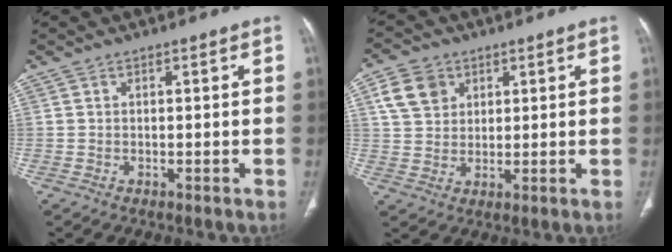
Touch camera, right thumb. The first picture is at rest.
{"total": 7.5, "force": [3.3, 5.9, 3.3], "torque": [-0.039, -0.006, 0.063]}